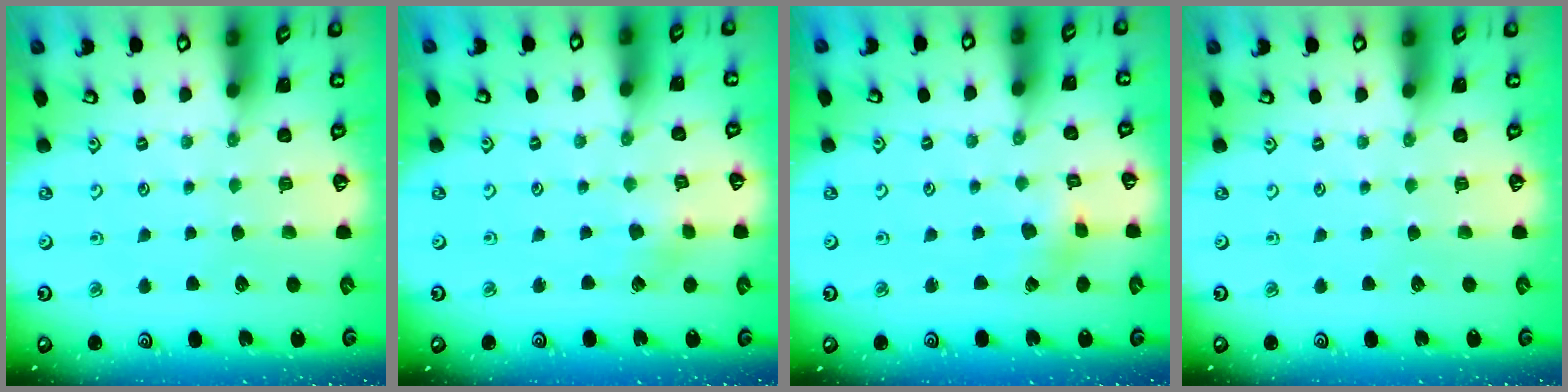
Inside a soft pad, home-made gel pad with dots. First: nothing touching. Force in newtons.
{"total": 2.9, "press": 2.9, "slide": 0.4}
{"total": 2.0, "press": 1.9, "slide": 0.4}
{"total": 0.0}